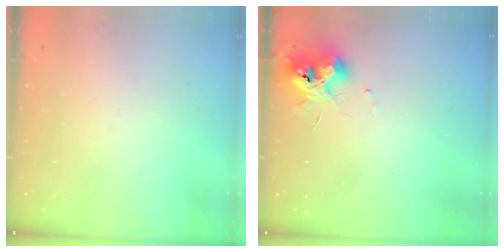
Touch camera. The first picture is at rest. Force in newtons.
{"total": 10.9, "press": 10.9, "slide": 0.8}